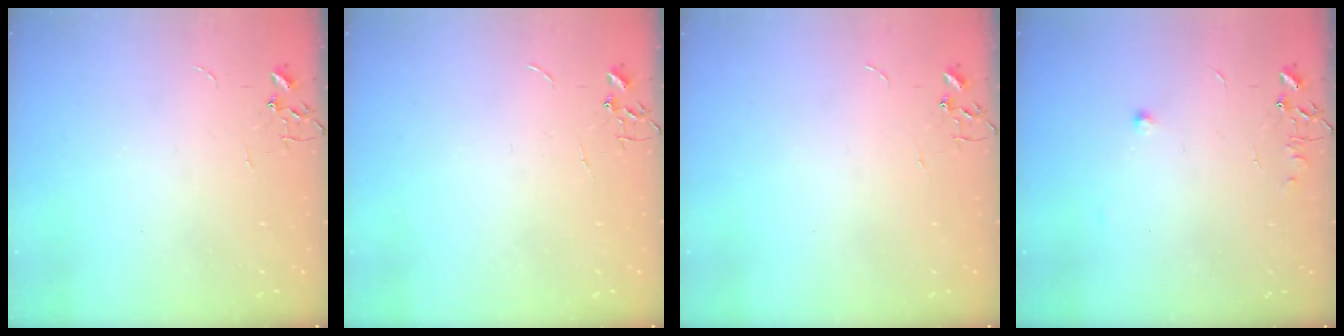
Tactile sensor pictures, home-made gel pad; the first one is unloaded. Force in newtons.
{"total": 0.0}
{"total": 0.0}
{"total": 5.7, "press": 5.7, "slide": 0.7}